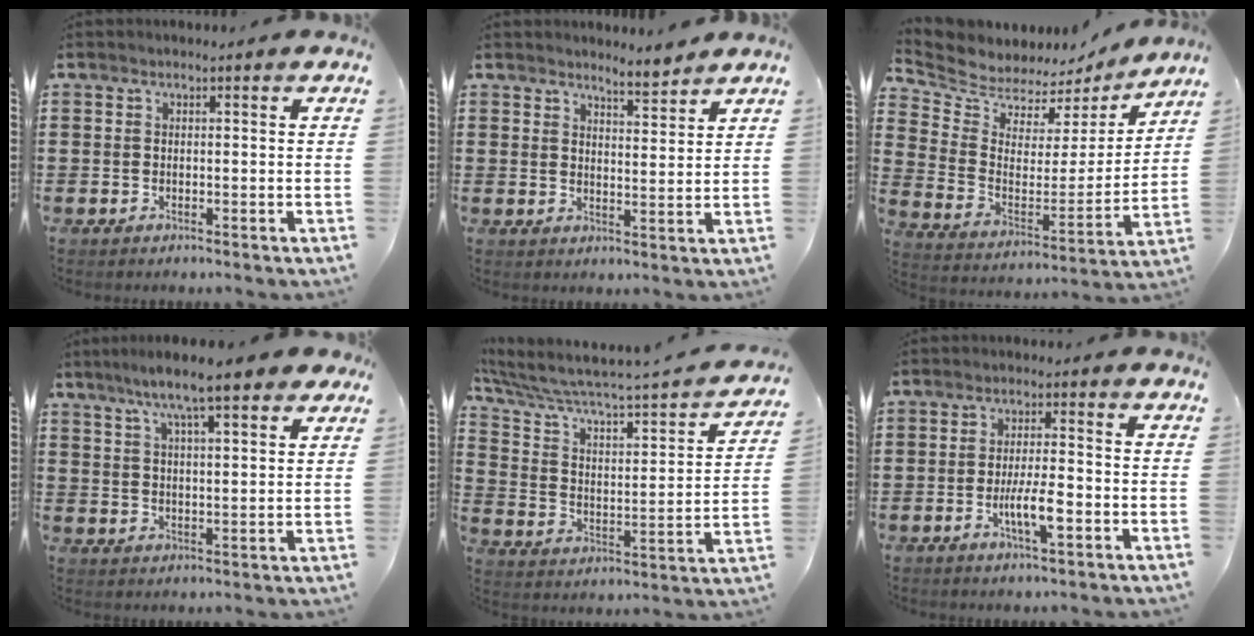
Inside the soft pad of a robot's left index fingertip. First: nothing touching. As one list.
[{"total": 4.0, "force": [3.9, 0.2, 0.8], "torque": [-0.018, -0.014, 0.071]}, {"total": 5.7, "force": [5.4, 1.8, -0.3], "torque": [-0.036, -0.046, 0.092]}, {"total": 8.7, "force": [6.7, 1.2, 5.4], "torque": [-0.117, -0.012, 0.116]}, {"total": 4.4, "force": [3.7, 0.6, 2.4], "torque": [-0.070, -0.044, 0.053]}, {"total": 5.4, "force": [-1.8, 1.2, 5.0], "torque": [-0.095, -0.002, -0.034]}]